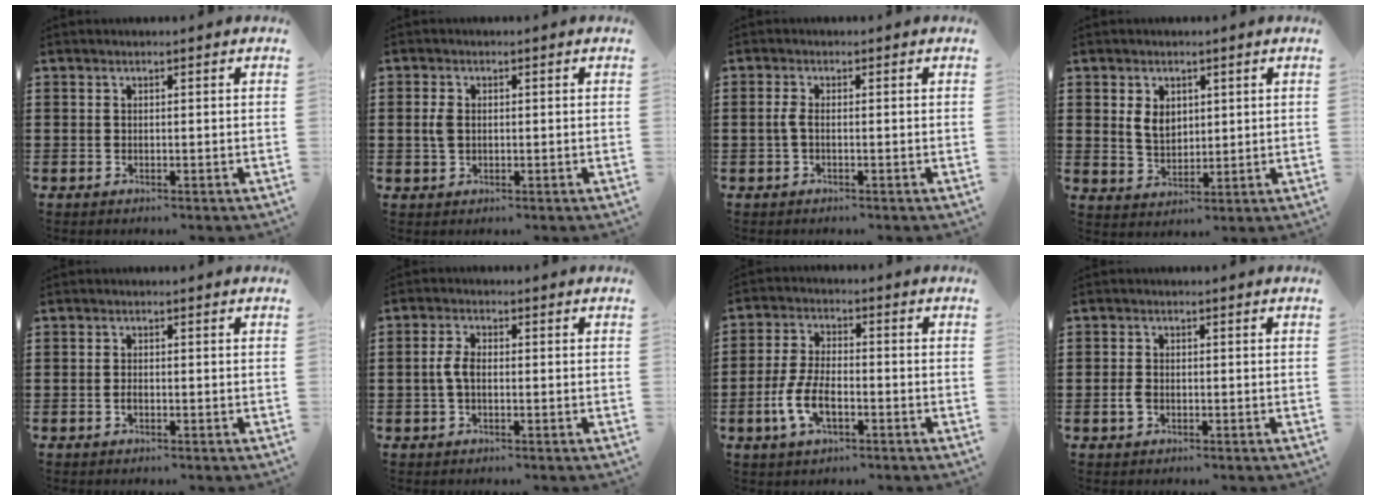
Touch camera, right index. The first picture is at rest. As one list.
[{"total": 2.6, "force": [0.2, 1.7, 1.9], "torque": [-0.049, 0.003, 0.001]}, {"total": 1.9, "force": [-0.5, 0.5, 1.8], "torque": [-0.048, -0.006, -0.013]}, {"total": 4.3, "force": [1.3, 3.0, 2.8], "torque": [-0.063, 0.010, 0.023]}, {"total": 0.9, "force": [-0.4, 0.4, 0.7], "torque": [-0.016, -0.004, -0.006]}, {"total": 3.1, "force": [-0.4, 1.5, 2.7], "torque": [-0.074, -0.005, -0.015]}, {"total": 6.8, "force": [-2.5, 3.1, 5.5], "torque": [-0.126, -0.002, -0.051]}, {"total": 1.9, "force": [-0.7, 1.1, 1.4], "torque": [-0.036, -0.004, -0.014]}]